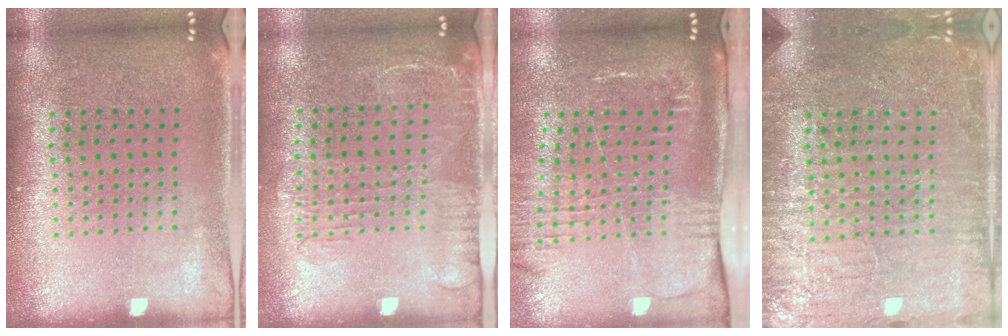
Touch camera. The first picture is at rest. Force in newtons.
{"total": 1.6, "press": 1.2, "slide": 1.1}
{"total": 2.6, "press": 2.0, "slide": 1.7}
{"total": 4.1, "press": 4.0, "slide": 0.6}